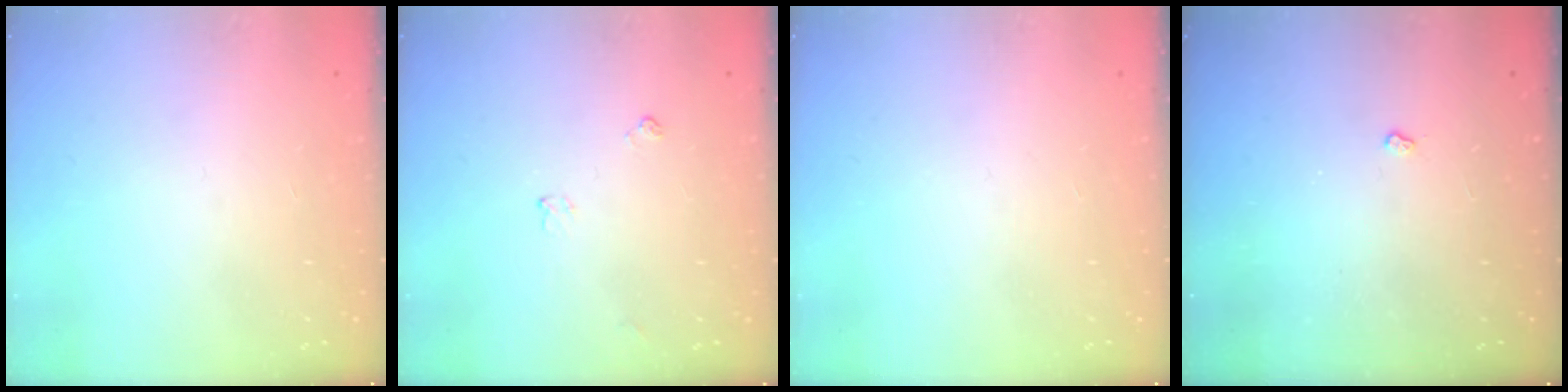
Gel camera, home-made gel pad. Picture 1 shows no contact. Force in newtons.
{"total": 4.0, "press": 3.9, "slide": 0.6}
{"total": 0.0}
{"total": 2.4, "press": 2.3, "slide": 0.4}